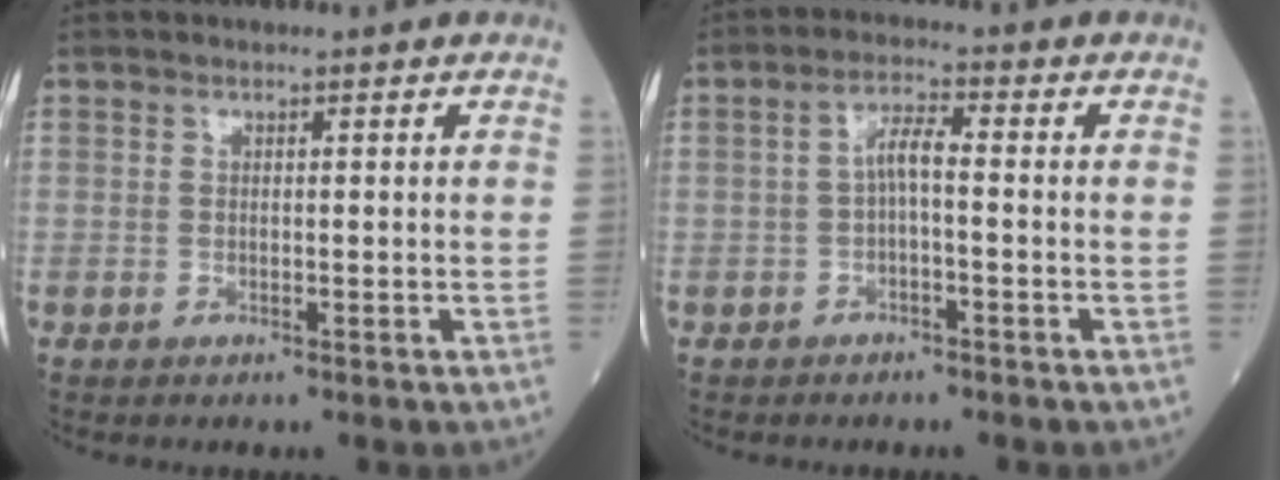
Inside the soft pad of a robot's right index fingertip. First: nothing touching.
{"total": 3.5, "force": [-0.5, 0.7, 3.4], "torque": [-0.061, 0.012, -0.010]}